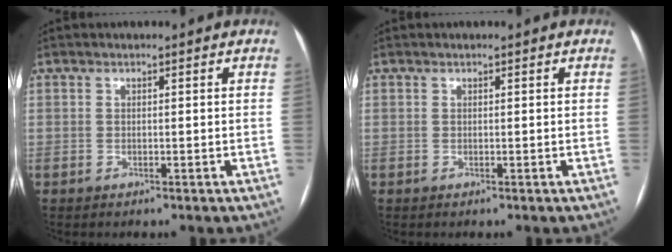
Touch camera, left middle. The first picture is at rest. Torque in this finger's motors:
{"motor_torque": [-0.20, 0.23, -0.04, 0.01]}